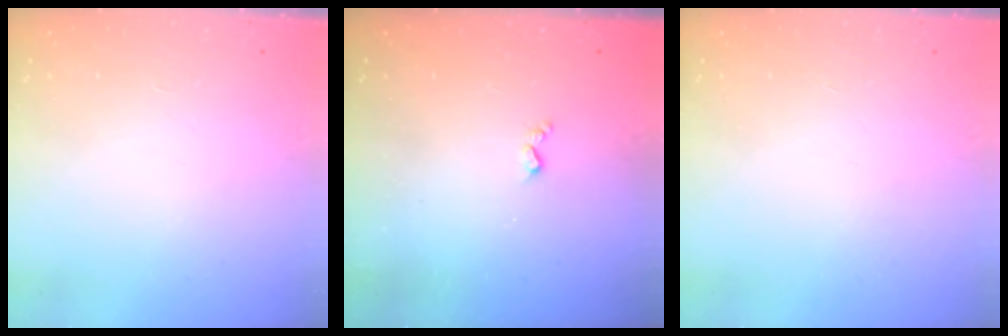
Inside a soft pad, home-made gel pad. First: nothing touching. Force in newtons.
{"total": 3.0, "press": 2.9, "slide": 0.6}
{"total": 0.0}